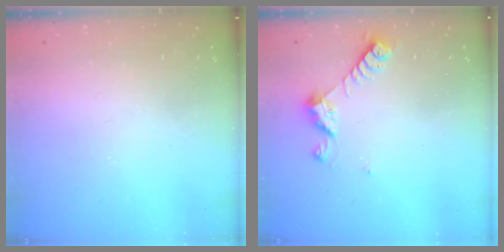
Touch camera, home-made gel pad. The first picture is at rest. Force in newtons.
{"total": 7.2, "press": 7.2, "slide": 0.5}